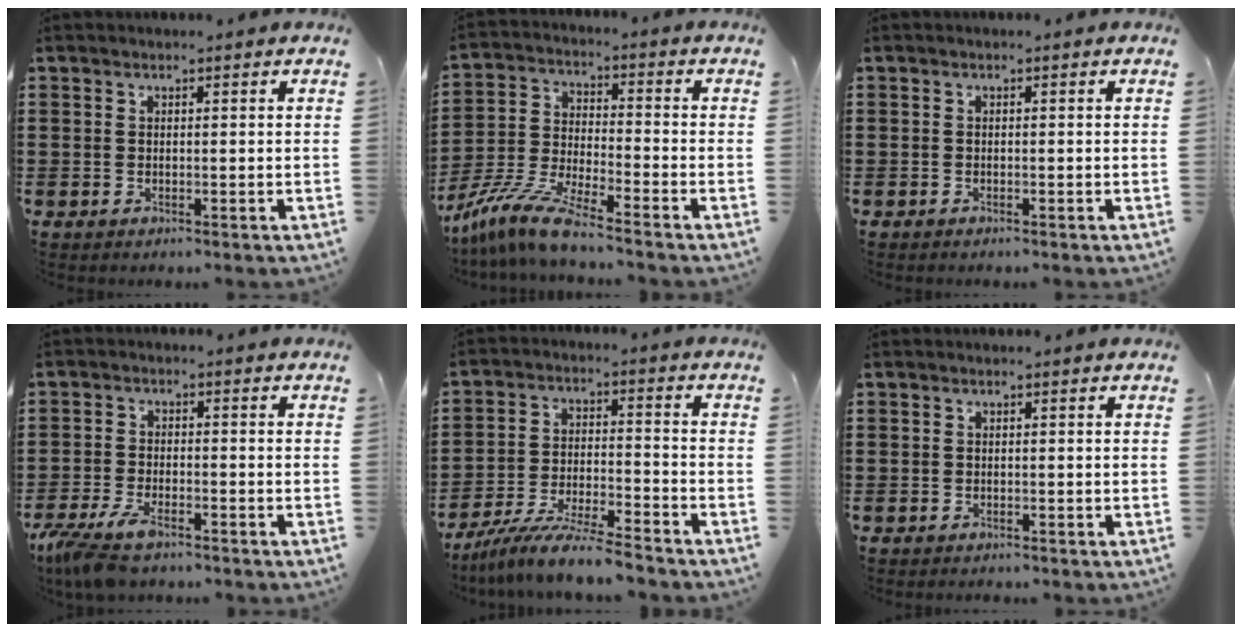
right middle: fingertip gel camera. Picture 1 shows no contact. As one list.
[{"total": 9.1, "force": [-8.1, -0.1, 4.1], "torque": [-0.097, -0.006, -0.165]}, {"total": 0.0}, {"total": 5.3, "force": [-4.2, 1.3, 3.1], "torque": [-0.094, -0.017, -0.088]}, {"total": 8.8, "force": [-8.1, -0.1, 3.2], "torque": [-0.064, -0.001, -0.157]}, {"total": 0.7, "force": [-0.7, 0.1, -0.1], "torque": [-0.006, 0.003, -0.013]}]